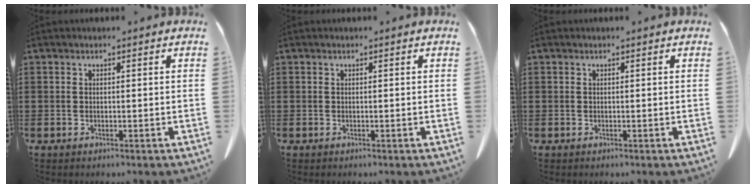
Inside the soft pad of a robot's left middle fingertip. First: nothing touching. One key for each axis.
{"total": 0.0}
{"total": 0.0}